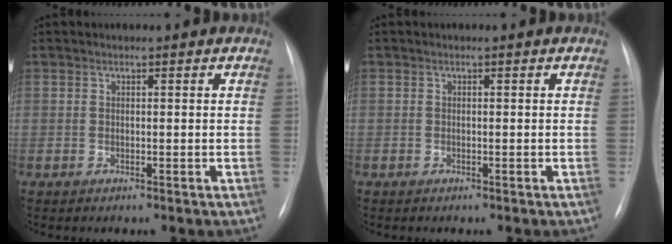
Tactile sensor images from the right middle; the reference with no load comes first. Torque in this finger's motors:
{"motor_torque": [1.02, -1.12, -0.04, -0.20]}